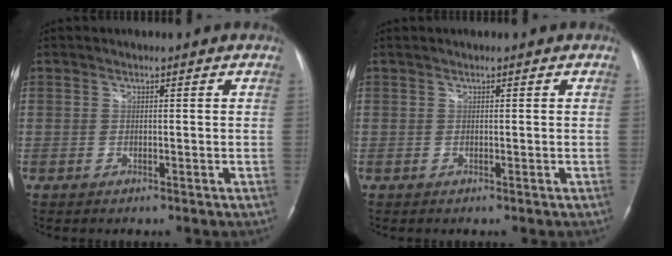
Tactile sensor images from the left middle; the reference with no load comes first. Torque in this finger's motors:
{"motor_torque": [0.15, -0.05, -0.10, 0.01]}